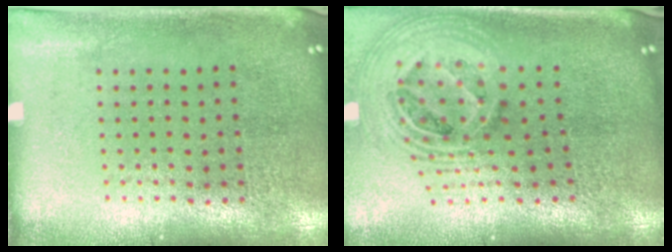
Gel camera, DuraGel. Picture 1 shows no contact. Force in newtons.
{"total": 2.3, "press": 1.7, "slide": 1.5}